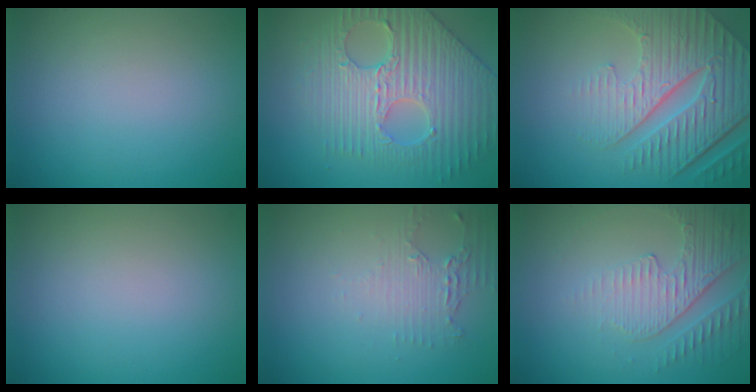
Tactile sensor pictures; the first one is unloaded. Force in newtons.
{"total": 6.4, "press": 5.5, "slide": 3.3}
{"total": 8.0, "press": 5.8, "slide": 5.5}
{"total": 0.0}
{"total": 2.0, "press": 1.6, "slide": 1.1}
{"total": 5.0, "press": 3.4, "slide": 3.8}